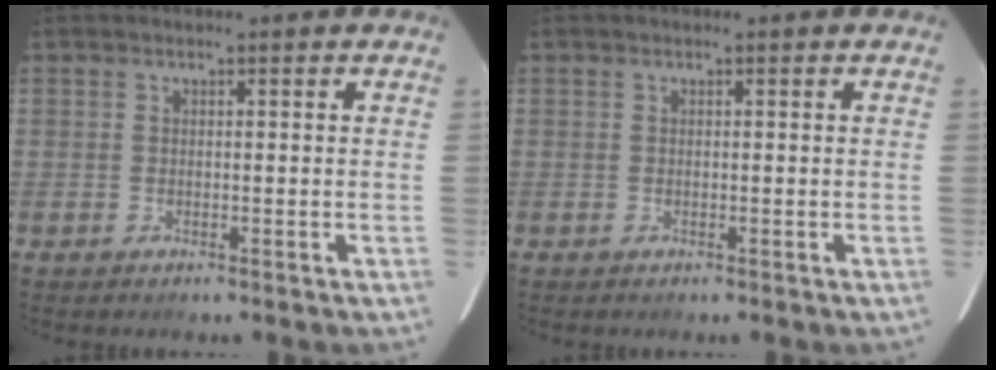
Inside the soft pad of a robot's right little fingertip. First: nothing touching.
{"total": 0.0}